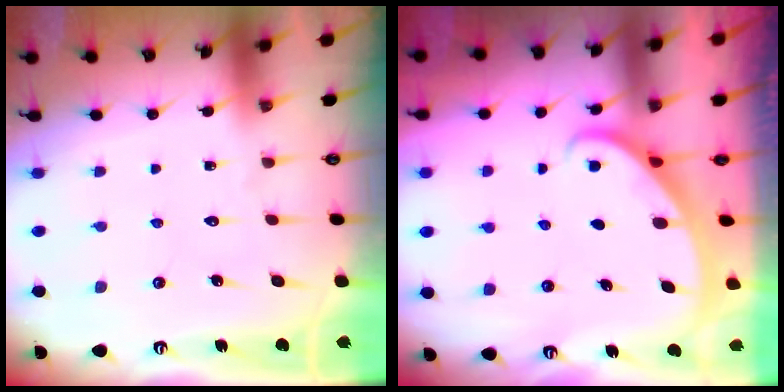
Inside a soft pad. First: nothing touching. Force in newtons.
{"total": 1.9, "press": 1.9, "slide": 0.1}